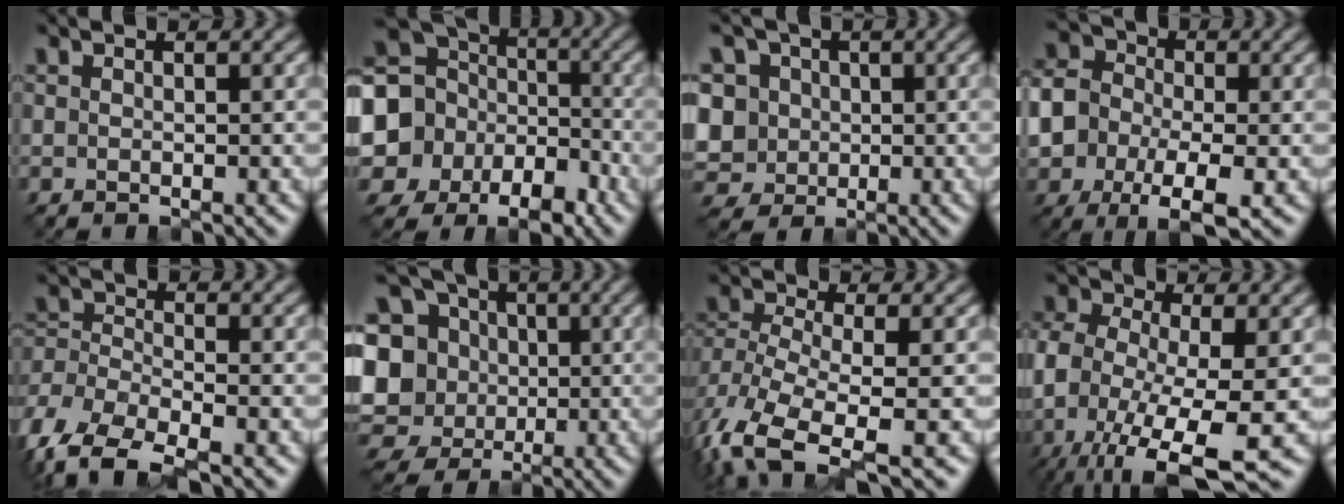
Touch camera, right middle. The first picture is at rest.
{"total": 15.5, "force": [-4.8, 13.5, 6.1], "torque": [-0.165, -0.017, -0.099]}
{"total": 9.0, "force": [1.7, 7.8, 4.1], "torque": [-0.087, 0.023, -0.001]}
{"total": 11.0, "force": [-3.4, 7.7, 7.1], "torque": [-0.131, -0.018, -0.057]}
{"total": 8.0, "force": [-5.3, 3.5, 4.9], "torque": [-0.102, -0.009, -0.110]}
{"total": 16.0, "force": [-0.3, 14.8, 6.2], "torque": [-0.173, 0.031, -0.034]}
{"total": 8.1, "force": [-4.0, 3.7, 6.0], "torque": [-0.132, -0.020, -0.078]}
{"total": 10.6, "force": [-3.1, 4.6, 9.0], "torque": [-0.191, -0.008, -0.059]}